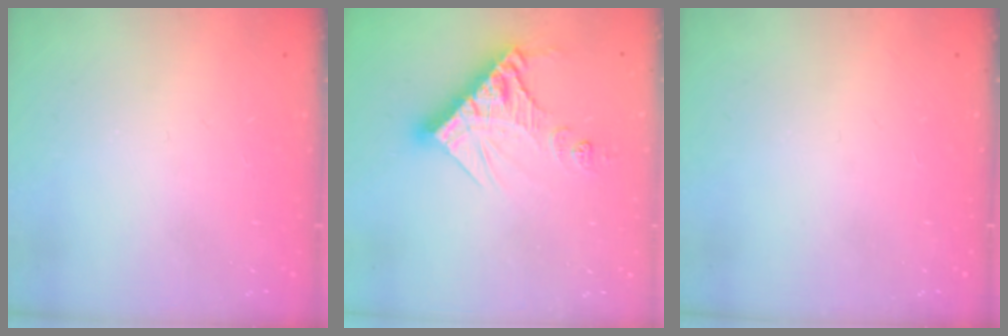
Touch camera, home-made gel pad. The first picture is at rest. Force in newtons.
{"total": 13.7, "press": 13.6, "slide": 1.6}
{"total": 0.0}